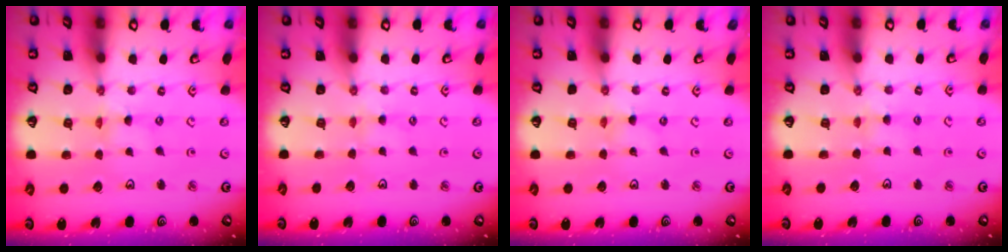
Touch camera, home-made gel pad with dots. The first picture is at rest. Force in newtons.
{"total": 1.9, "press": 1.9, "slide": 0.3}
{"total": 0.0}
{"total": 4.0, "press": 4.0, "slide": 0.6}